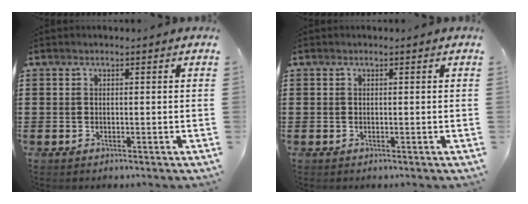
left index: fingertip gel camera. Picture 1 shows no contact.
{"total": 0.0}